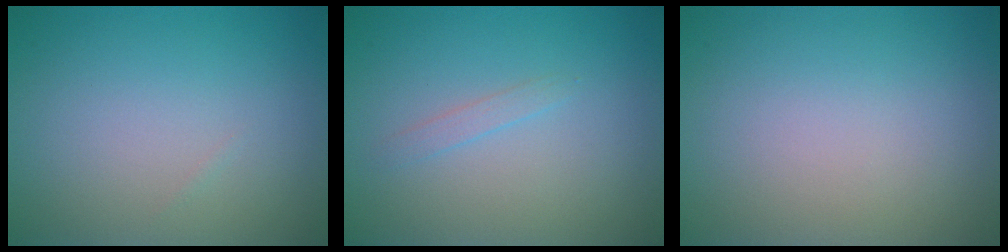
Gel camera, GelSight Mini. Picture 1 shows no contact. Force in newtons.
{"total": 0.8, "press": 0.8, "slide": 0.1}
{"total": 0.0}